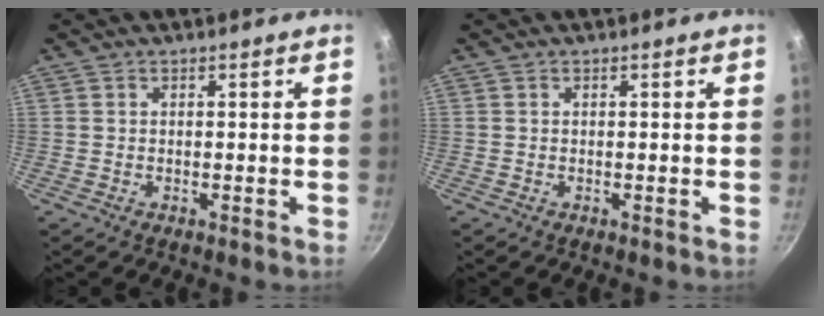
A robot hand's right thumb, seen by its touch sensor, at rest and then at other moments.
{"total": 0.0}